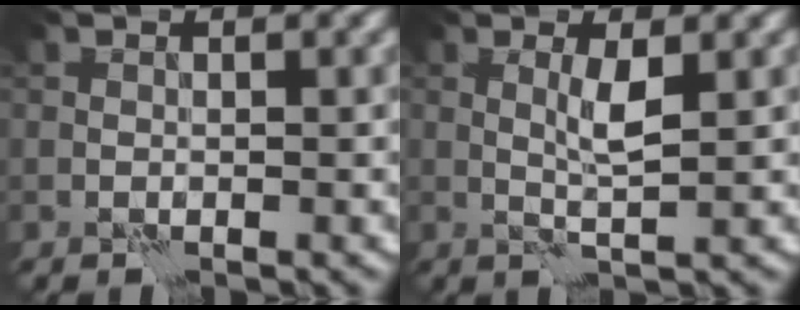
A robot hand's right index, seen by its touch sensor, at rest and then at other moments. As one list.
[{"total": 2.1, "force": [0.6, -0.1, 2.1], "torque": [-0.044, 0.002, 0.010]}]